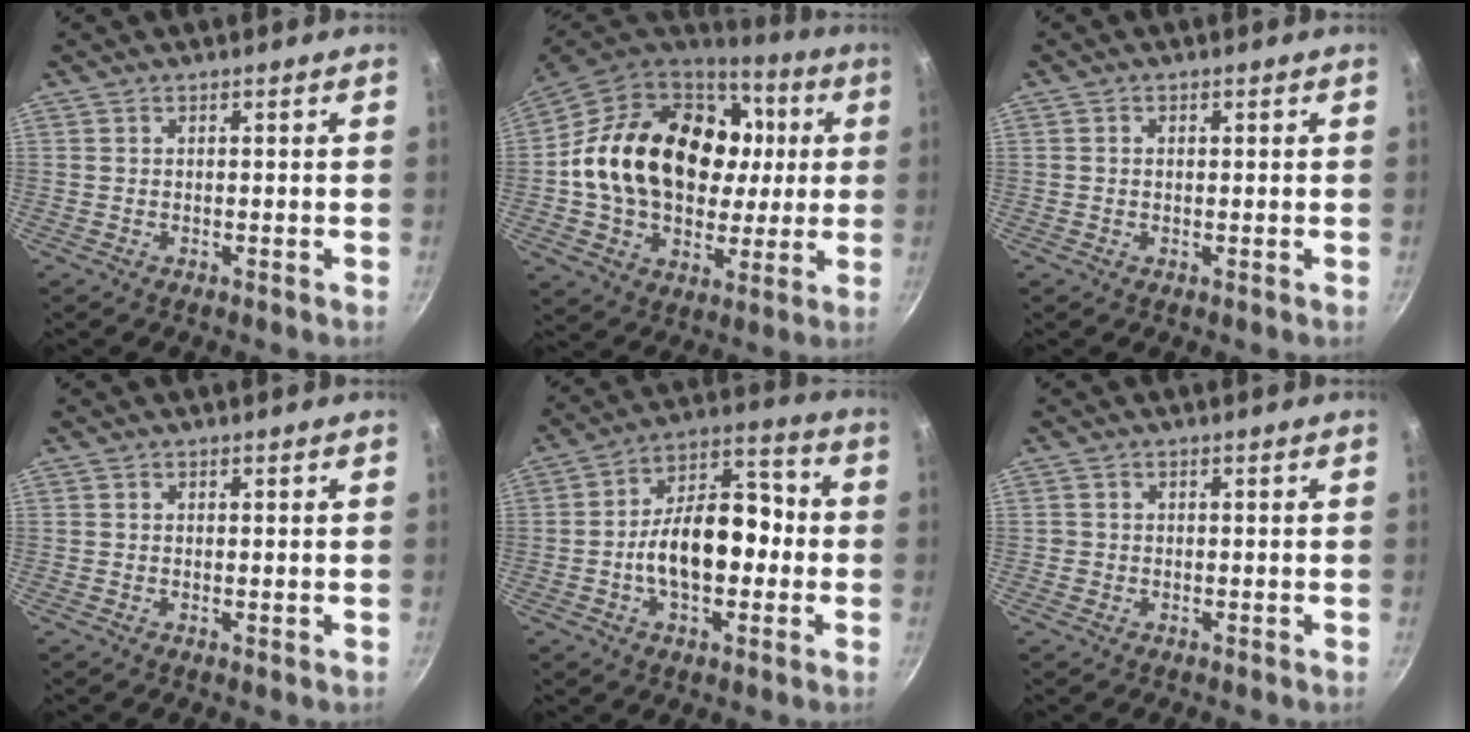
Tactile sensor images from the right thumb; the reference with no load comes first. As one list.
[{"total": 27.6, "force": [3.6, 20.1, 18.6], "torque": [-0.297, 0.028, 0.068]}, {"total": 0.9, "force": [0.1, 0.7, 0.5], "torque": [-0.009, 0.004, 0.001]}, {"total": 0.0}, {"total": 15.8, "force": [-2.3, 9.6, 12.4], "torque": [-0.158, 0.053, -0.050]}, {"total": 0.9, "force": [-0.3, 0.8, 0.1], "torque": [-0.001, 0.001, -0.006]}]